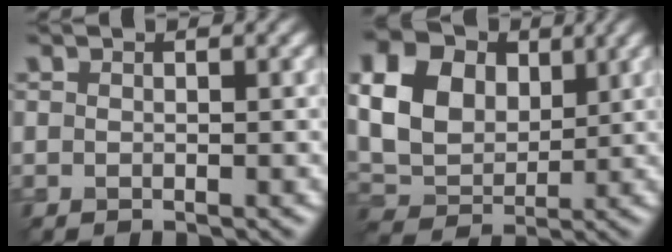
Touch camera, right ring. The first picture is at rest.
{"total": 9.6, "force": [2.7, 7.0, 6.0], "torque": [-0.161, 0.015, 0.039]}